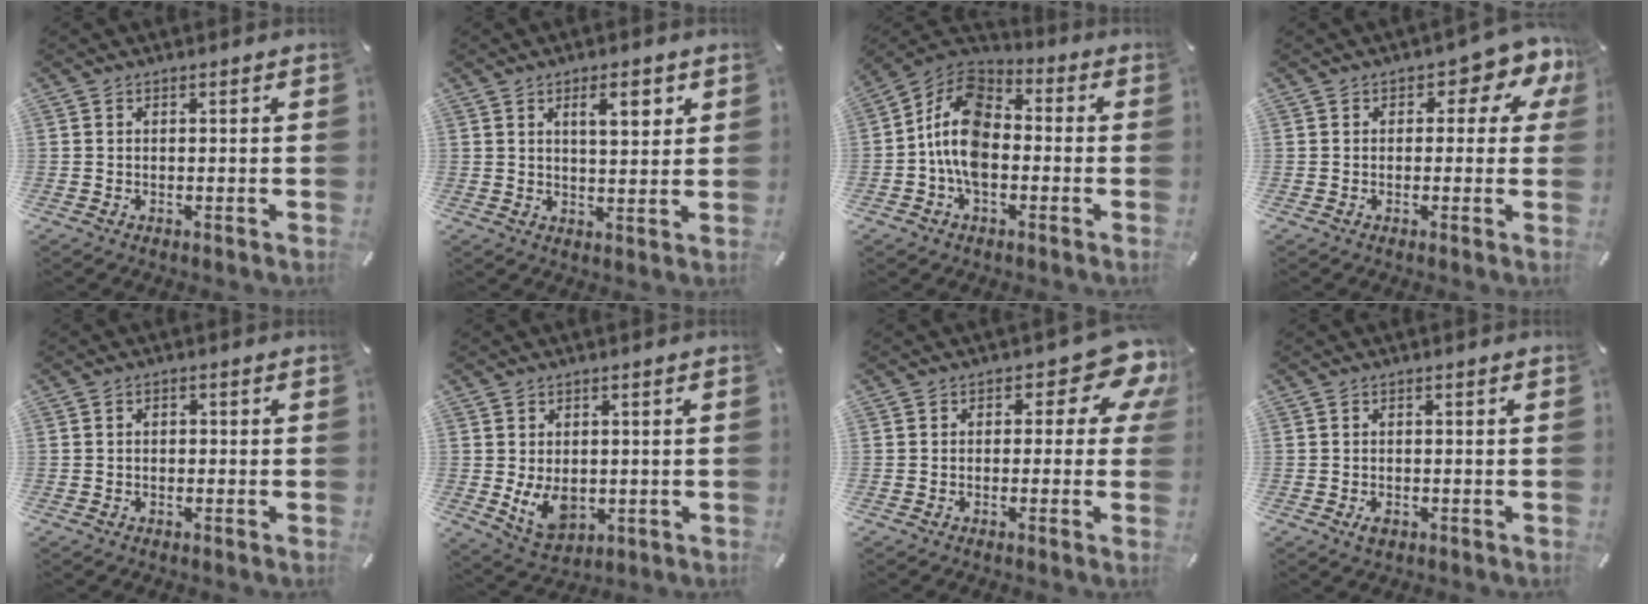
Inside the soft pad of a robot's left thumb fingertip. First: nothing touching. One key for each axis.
{"total": 6.6, "fx": 3.2, "fy": 2.4, "fz": 5.2, "tx": -0.072, "ty": -0.012, "tz": 0.047}
{"total": 12.4, "fx": -2.7, "fy": 8.2, "fz": 8.9, "tx": -0.200, "ty": 0.007, "tz": -0.056}
{"total": 6.2, "fx": 2.5, "fy": 3.6, "fz": 4.3, "tx": -0.043, "ty": -0.015, "tz": 0.034}
{"total": 1.2, "fx": -0.3, "fy": 0.9, "fz": 0.8, "tx": -0.016, "ty": 0.004, "tz": -0.008}
{"total": 7.8, "fx": -0.3, "fy": 6.0, "fz": 5.0, "tx": -0.094, "ty": -0.006, "tz": -0.004}
{"total": 10.0, "fx": 3.7, "fy": 4.9, "fz": 7.9, "tx": -0.102, "ty": -0.020, "tz": 0.063}
{"total": 2.0, "fx": -0.8, "fy": 1.2, "fz": 1.4, "tx": -0.032, "ty": 0.000, "tz": -0.015}